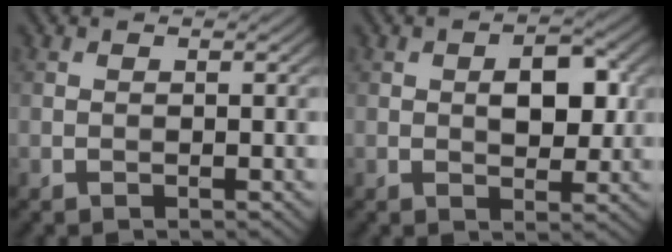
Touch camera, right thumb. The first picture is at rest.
{"total": 5.0, "force": [0.7, 2.8, 4.1], "torque": [-0.058, -0.002, 0.010]}